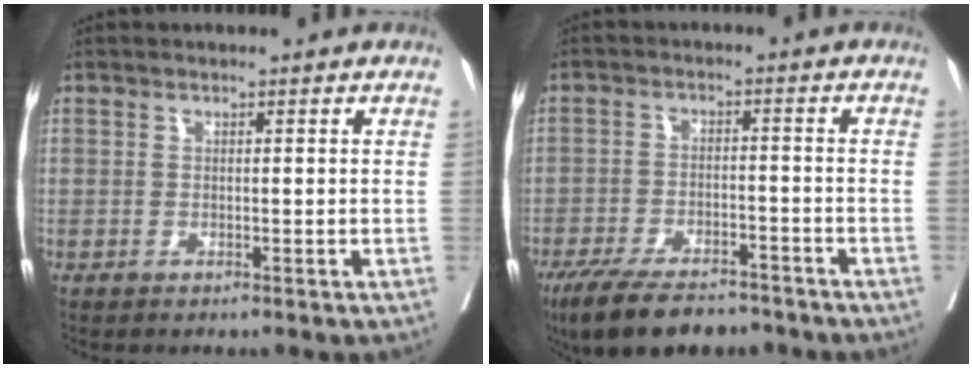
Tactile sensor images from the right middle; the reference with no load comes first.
{"total": 12.1, "force": [-9.7, 4.1, 6.1], "torque": [-0.102, -0.012, -0.155]}